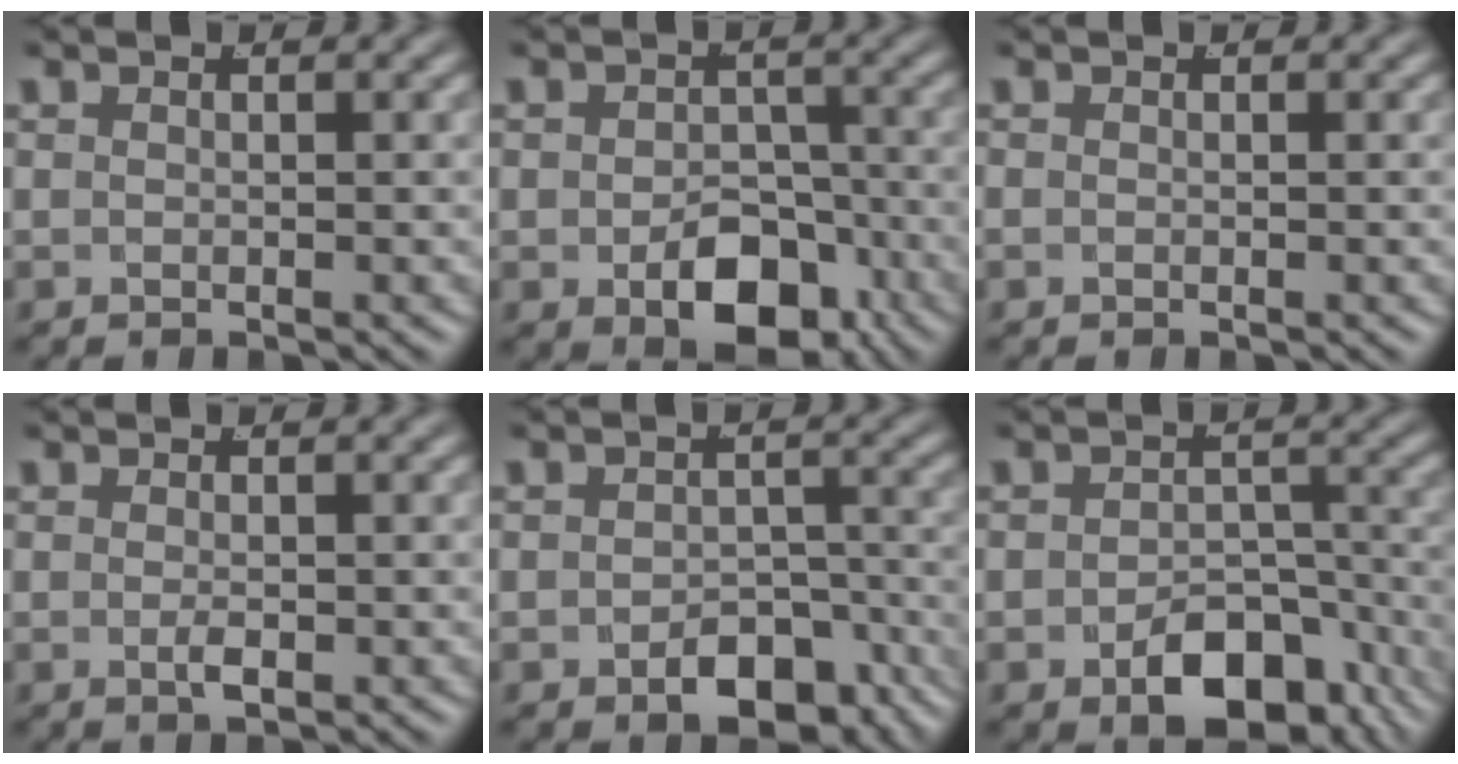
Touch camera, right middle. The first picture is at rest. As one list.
[{"total": 5.8, "force": [-2.9, 3.2, 3.8], "torque": [-0.030, -0.024, -0.036]}, {"total": 0.7, "force": [-0.3, 0.6, 0.2], "torque": [-0.009, -0.005, -0.004]}, {"total": 1.1, "force": [-0.4, 0.3, 1.0], "torque": [-0.013, -0.005, -0.004]}, {"total": 6.8, "force": [-5.4, 3.1, 2.8], "torque": [-0.019, -0.018, -0.072]}, {"total": 7.7, "force": [-5.3, 3.8, 4.1], "torque": [-0.043, -0.019, -0.070]}]